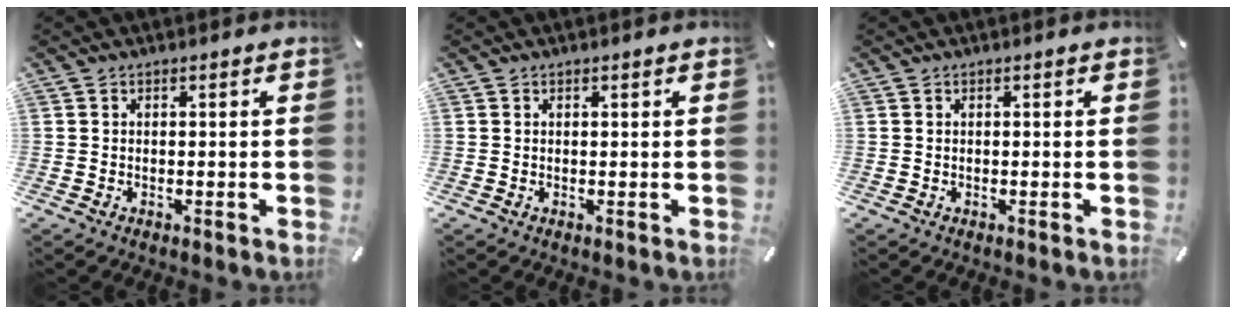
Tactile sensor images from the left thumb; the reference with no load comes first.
{"total": 0.0}
{"total": 0.0}